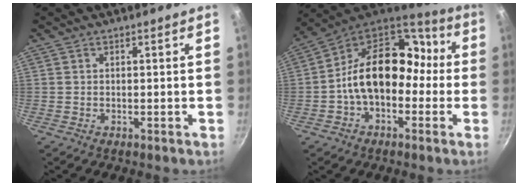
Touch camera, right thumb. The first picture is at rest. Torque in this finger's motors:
{"motor_torque": [1.93, 2.10, 1.74, -0.40, 0.34]}